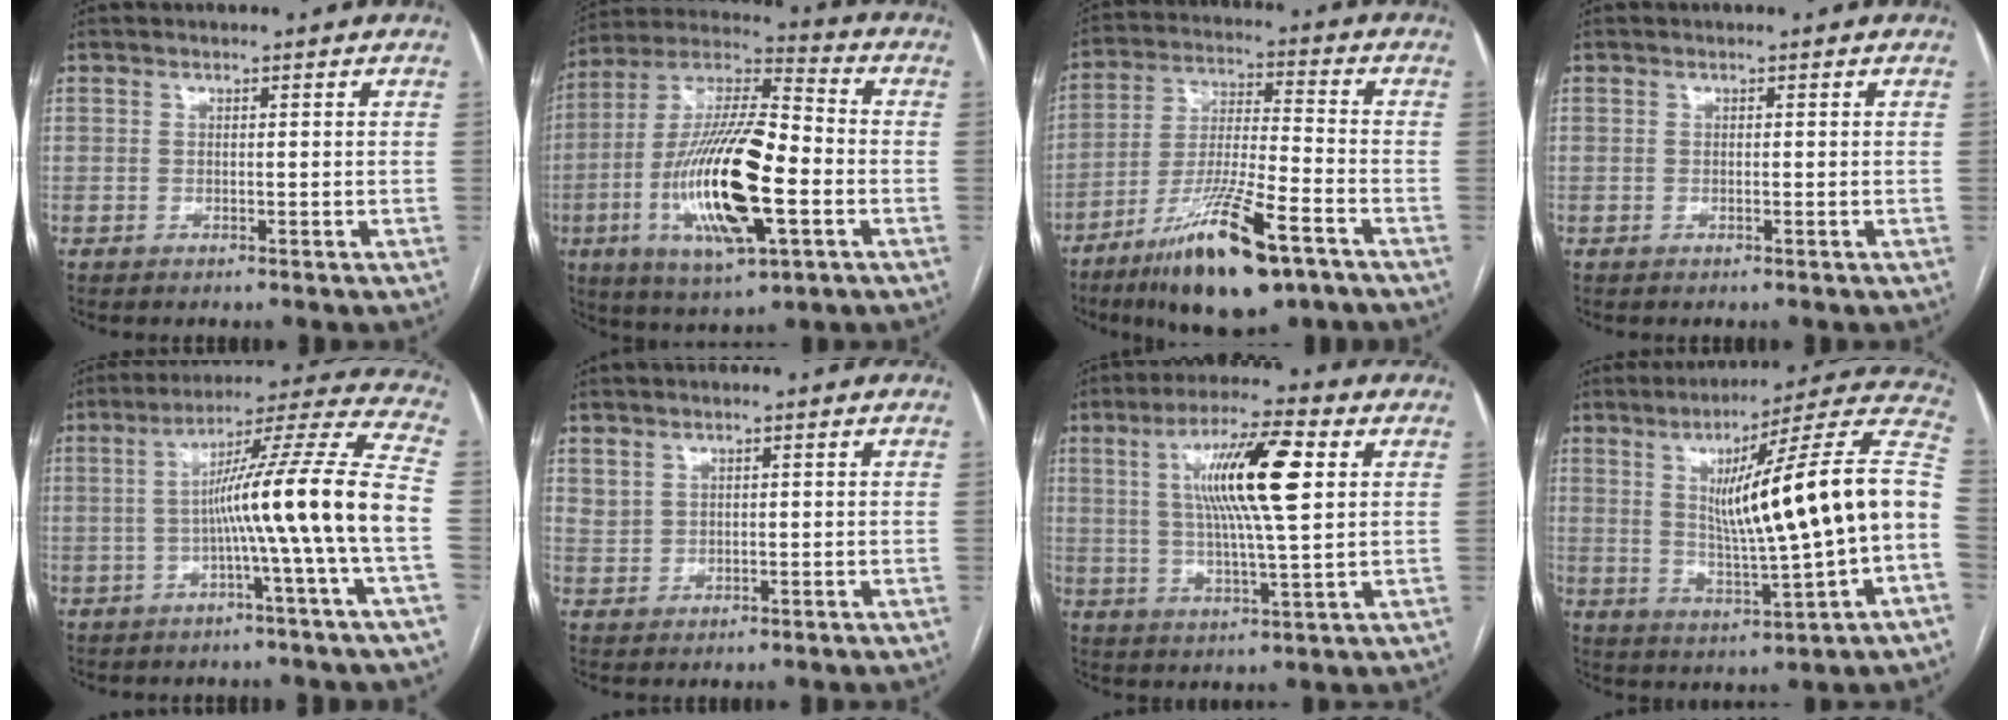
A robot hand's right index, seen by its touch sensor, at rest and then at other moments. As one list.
[{"total": 21.0, "force": [-5.0, 5.0, 19.7], "torque": [-0.400, -0.007, -0.086]}, {"total": 16.5, "force": [-9.9, 2.6, 12.9], "torque": [-0.244, -0.029, -0.172]}, {"total": 0.0}, {"total": 15.8, "force": [-2.8, -2.6, 15.4], "torque": [-0.228, 0.013, -0.054]}, {"total": 2.1, "force": [1.4, 1.4, 0.6], "torque": [-0.007, 0.004, 0.031]}, {"total": 13.3, "force": [3.4, 1.2, 12.8], "torque": [-0.233, 0.009, 0.058]}, {"total": 21.5, "force": [0.9, 0.4, 21.5], "torque": [-0.284, 0.026, 0.012]}]